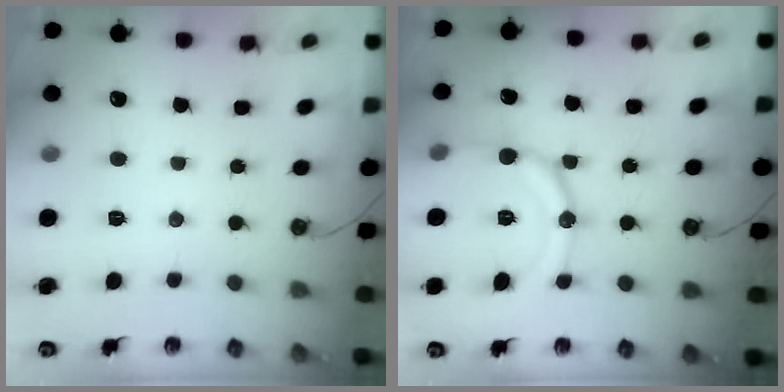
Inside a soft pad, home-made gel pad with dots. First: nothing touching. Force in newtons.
{"total": 14.3, "press": 14.2, "slide": 1.0}